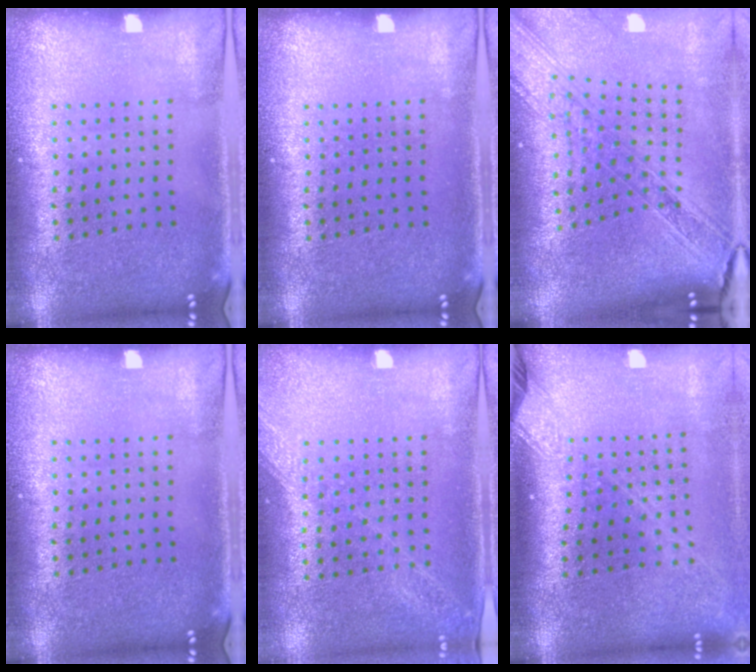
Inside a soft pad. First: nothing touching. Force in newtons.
{"total": 0.0}
{"total": 2.5, "press": 2.1, "slide": 1.3}
{"total": 0.0}
{"total": 1.2, "press": 1.2, "slide": 0.2}
{"total": 2.2, "press": 1.7, "slide": 1.4}